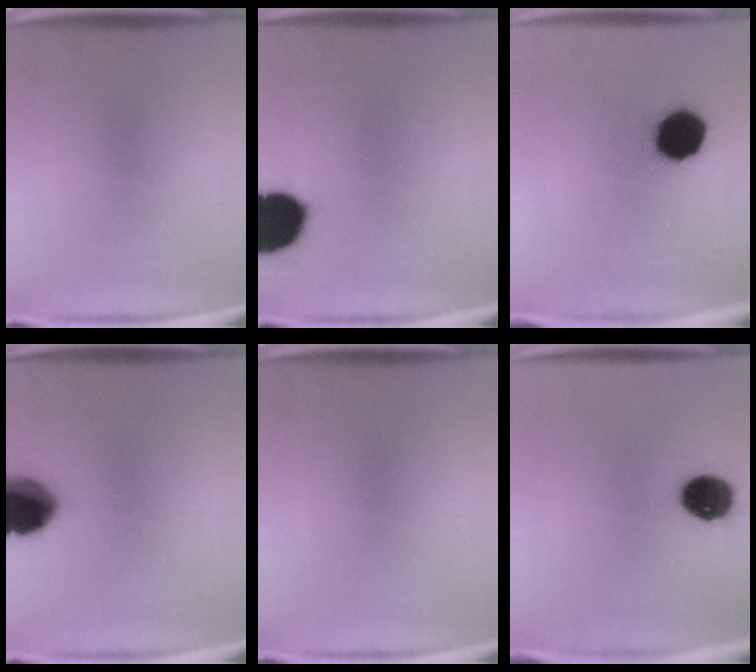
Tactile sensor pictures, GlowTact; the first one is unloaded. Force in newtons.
{"total": 15.8}
{"total": 13.7}
{"total": 14.6}
{"total": 0.0}
{"total": 9.9}